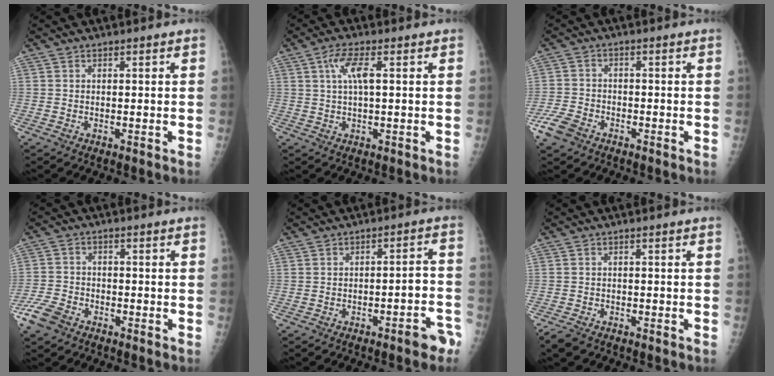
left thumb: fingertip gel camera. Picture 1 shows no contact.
{"total": 4.9, "force": [1.4, 1.2, 4.6], "torque": [-0.105, 0.010, 0.030]}
{"total": 5.5, "force": [-3.4, 3.5, 2.5], "torque": [-0.058, 0.012, -0.064]}
{"total": 6.1, "force": [-3.9, 3.7, 2.8], "torque": [-0.062, 0.013, -0.076]}
{"total": 6.2, "force": [-3.6, 1.9, 4.7], "torque": [-0.047, 0.039, -0.042]}
{"total": 2.9, "force": [-2.3, 1.3, 1.0], "torque": [-0.025, 0.001, -0.040]}